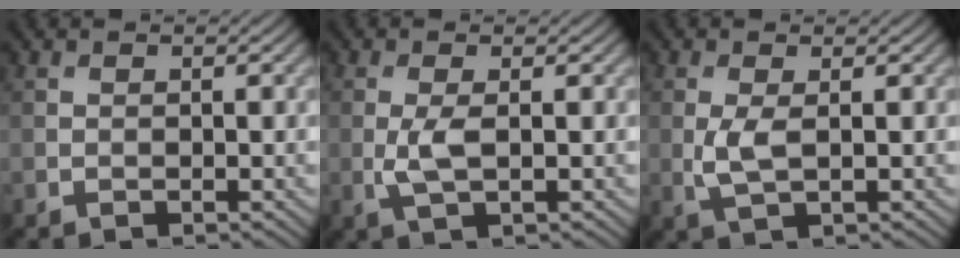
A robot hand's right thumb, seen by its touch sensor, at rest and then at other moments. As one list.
[{"total": 3.0, "force": [-0.1, 0.9, 2.9], "torque": [-0.071, -0.001, -0.001]}, {"total": 2.9, "force": [0.2, 1.0, 2.7], "torque": [-0.068, -0.002, 0.006]}]